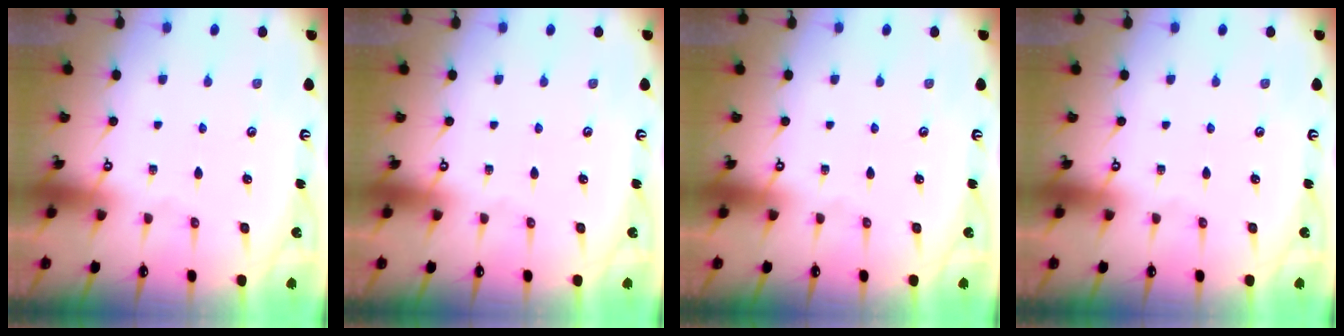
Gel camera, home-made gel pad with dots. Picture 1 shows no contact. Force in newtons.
{"total": 0.0}
{"total": 0.0}
{"total": 0.0}